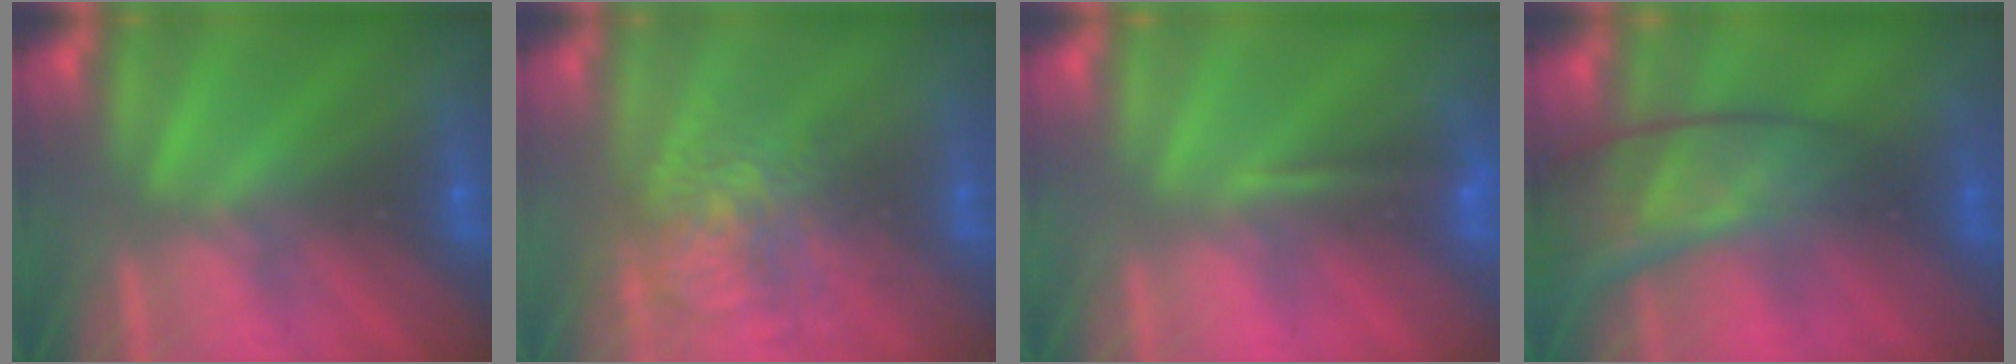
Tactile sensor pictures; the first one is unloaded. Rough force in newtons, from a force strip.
{"total": 3.4}
{"total": 1.1}
{"total": 9.8}